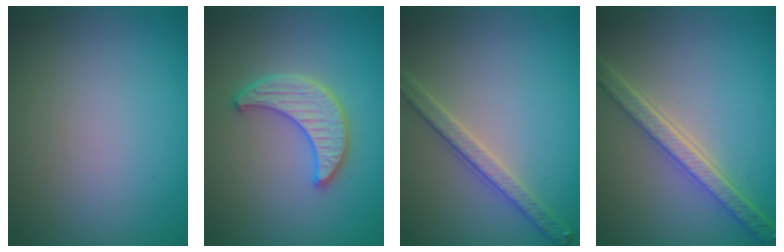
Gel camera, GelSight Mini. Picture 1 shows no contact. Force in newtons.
{"total": 4.2, "press": 3.8, "slide": 1.9}
{"total": 2.8, "press": 2.8, "slide": 0.7}
{"total": 5.2, "press": 4.0, "slide": 3.3}